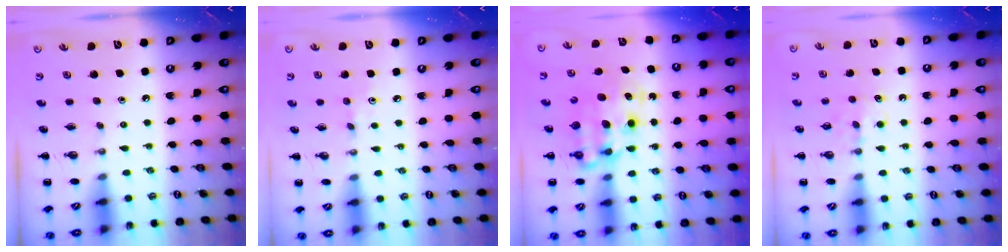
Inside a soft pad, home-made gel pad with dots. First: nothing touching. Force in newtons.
{"total": 3.5, "press": 3.4, "slide": 1.1}
{"total": 9.5, "press": 9.2, "slide": 2.4}
{"total": 5.0, "press": 4.8, "slide": 1.4}